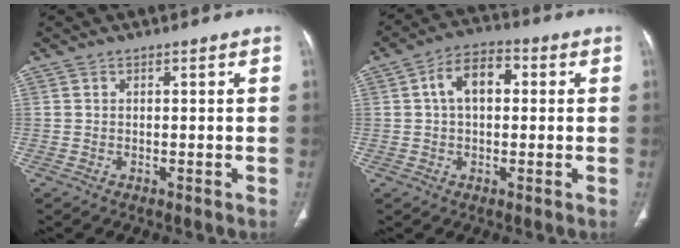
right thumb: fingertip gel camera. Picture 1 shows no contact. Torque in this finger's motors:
{"motor_torque": [-0.04, 1.43, 0.84, 0.10, 0.25]}